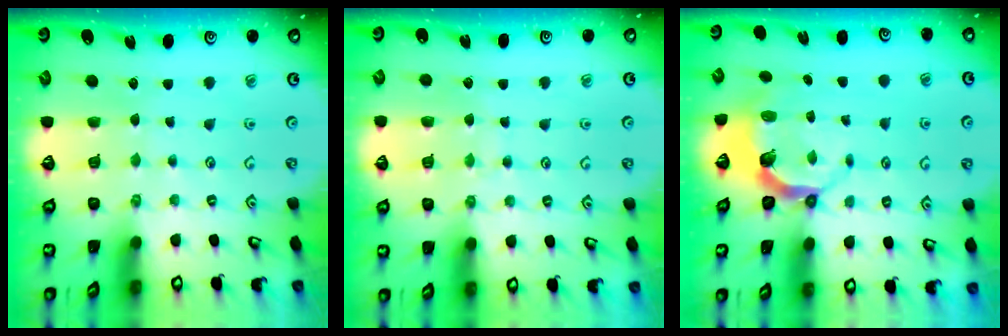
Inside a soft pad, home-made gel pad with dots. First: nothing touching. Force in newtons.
{"total": 4.6, "press": 4.5, "slide": 0.6}
{"total": 5.2, "press": 4.0, "slide": 3.4}